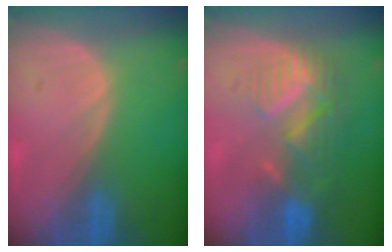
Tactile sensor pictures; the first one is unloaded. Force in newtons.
{"total": 8.9, "press": 7.8, "slide": 4.5}